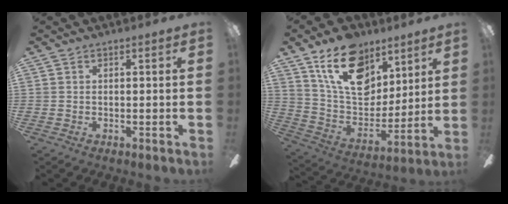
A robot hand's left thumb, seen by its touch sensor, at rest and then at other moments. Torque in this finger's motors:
{"motor_torque": [0.88, 0.51, 1.72, -1.05, 0.47]}